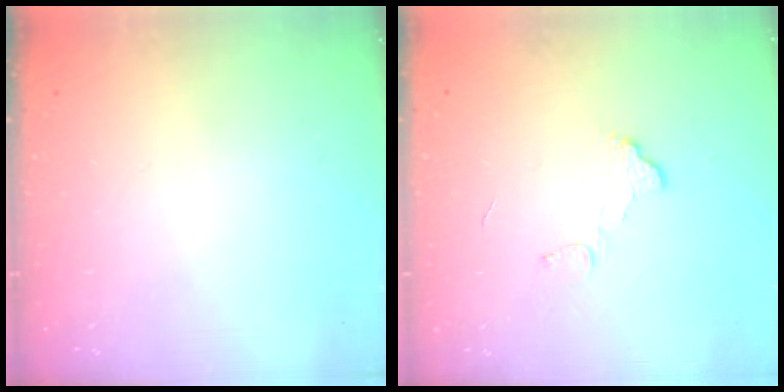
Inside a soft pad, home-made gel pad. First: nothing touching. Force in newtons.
{"total": 4.0, "press": 4.0, "slide": 0.2}